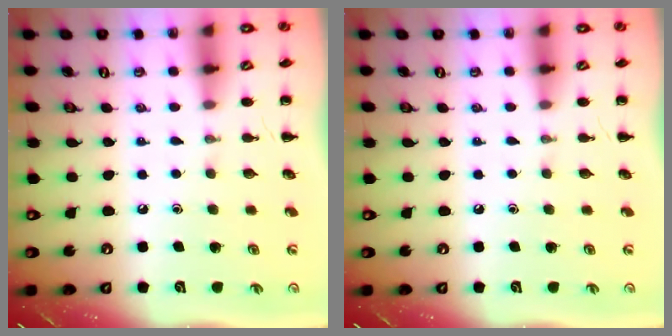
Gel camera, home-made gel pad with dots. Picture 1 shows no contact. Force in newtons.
{"total": 0.0}